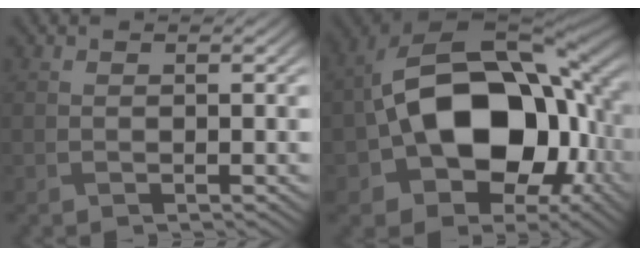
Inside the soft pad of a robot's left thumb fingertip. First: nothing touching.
{"total": 18.6, "force": [-2.5, 12.5, 13.6], "torque": [-0.235, -0.015, -0.043]}